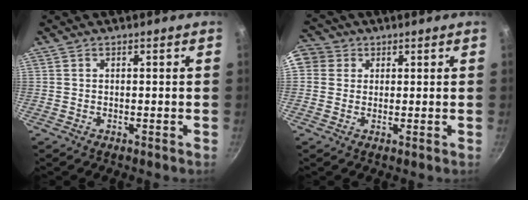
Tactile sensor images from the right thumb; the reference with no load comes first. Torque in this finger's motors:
{"motor_torque": [-0.03, 0.99, 0.82, -0.35, 0.23]}